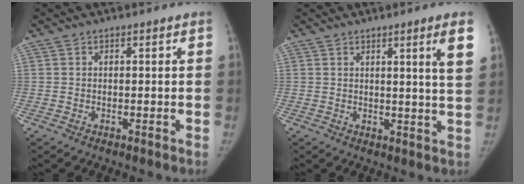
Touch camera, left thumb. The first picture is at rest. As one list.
[{"total": 6.1, "force": [2.9, -0.5, 5.3], "torque": [-0.070, -0.024, 0.040]}]